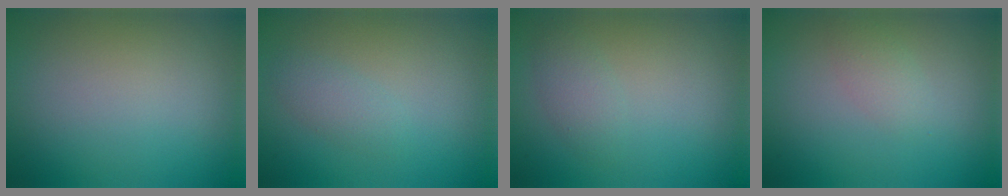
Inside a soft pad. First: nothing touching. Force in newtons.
{"total": 1.6, "press": 1.6, "slide": 0.1}
{"total": 1.7, "press": 1.7, "slide": 0.1}
{"total": 1.5, "press": 1.5, "slide": 0.1}